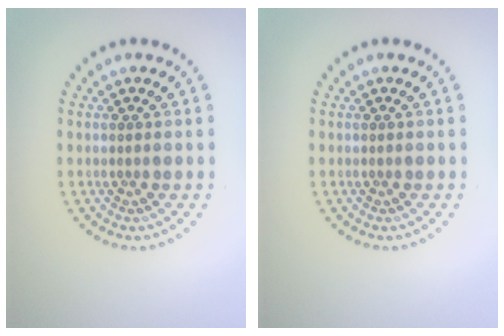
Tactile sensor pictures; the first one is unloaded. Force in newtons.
{"total": 0.0}